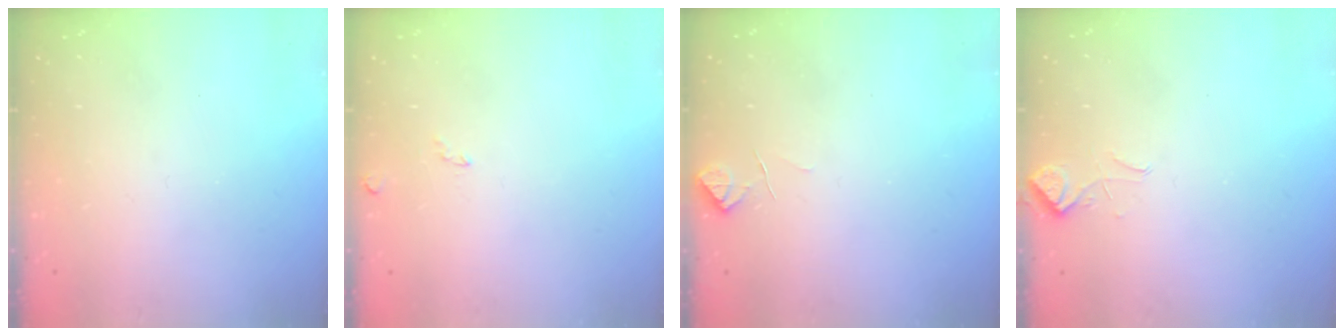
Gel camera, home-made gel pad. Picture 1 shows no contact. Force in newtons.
{"total": 2.6, "press": 2.5, "slide": 0.5}
{"total": 3.3, "press": 3.2, "slide": 0.7}
{"total": 2.2, "press": 2.1, "slide": 0.7}